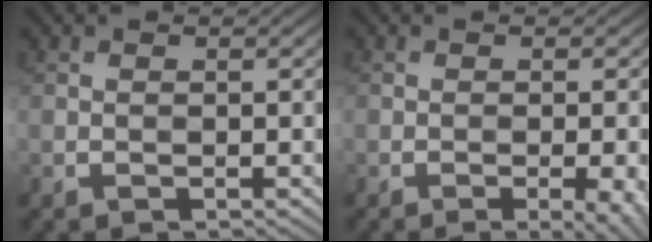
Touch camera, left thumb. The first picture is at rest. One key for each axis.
{"total": 4.2, "fx": -1.5, "fy": 1.0, "fz": 3.8, "tx": -0.049, "ty": 0.000, "tz": -0.016}